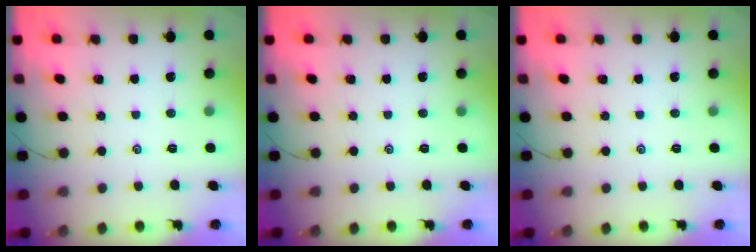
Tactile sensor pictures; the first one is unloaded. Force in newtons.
{"total": 0.0}
{"total": 0.0}